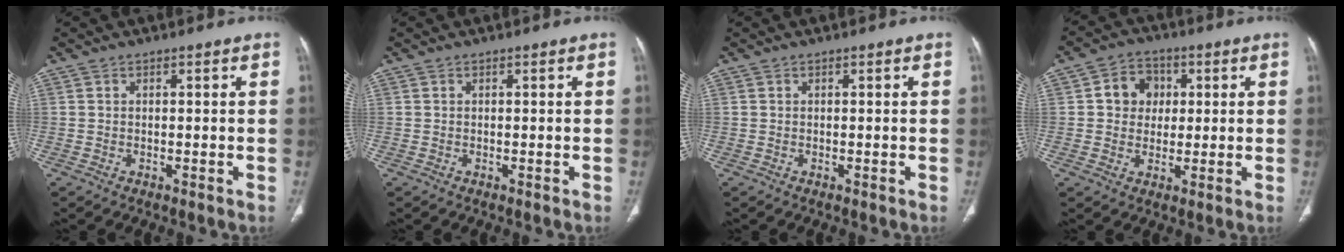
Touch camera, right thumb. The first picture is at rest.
{"total": 0.0}
{"total": 0.0}
{"total": 7.2, "force": [1.3, 6.2, 3.4], "torque": [-0.021, 0.004, 0.016]}